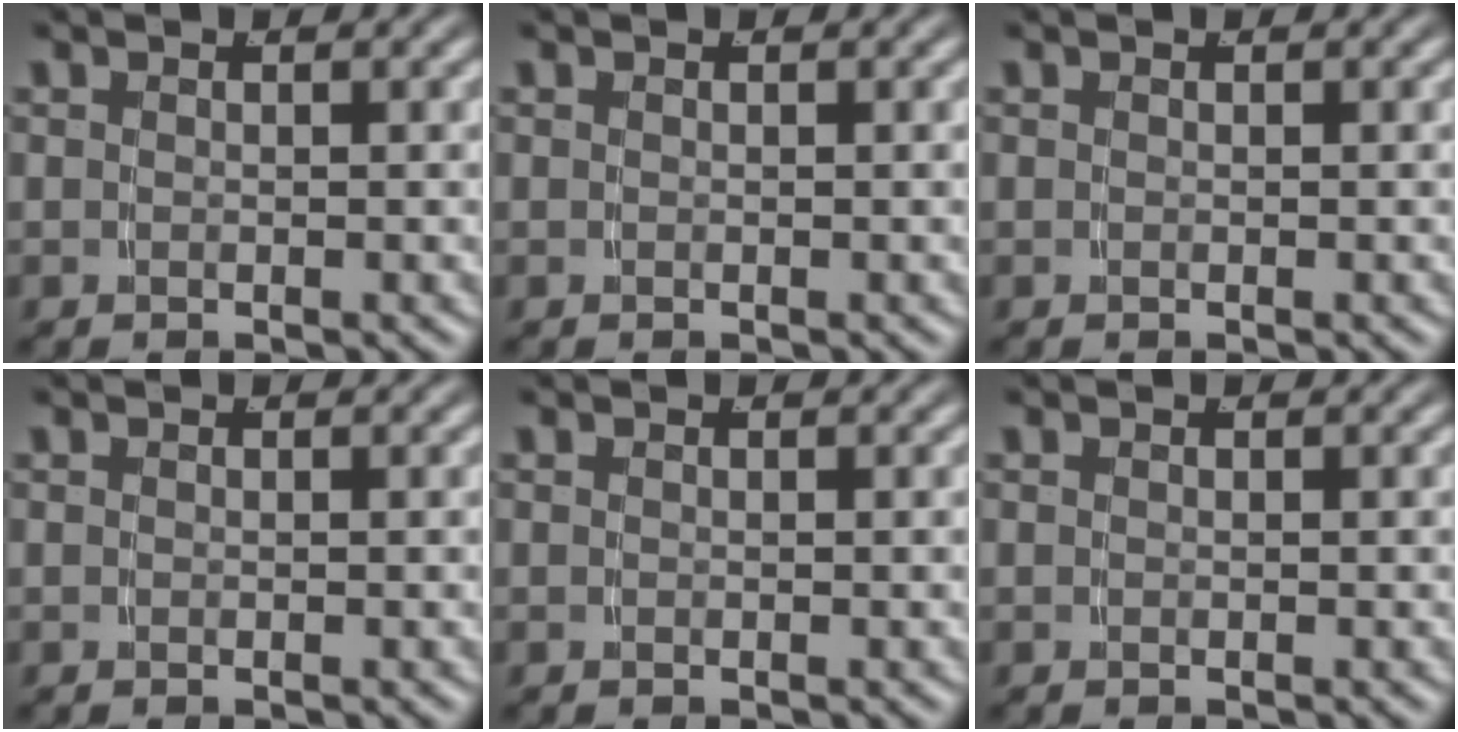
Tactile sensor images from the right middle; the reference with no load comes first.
{"total": 0.0}
{"total": 0.0}
{"total": 0.0}
{"total": 0.0}
{"total": 0.0}